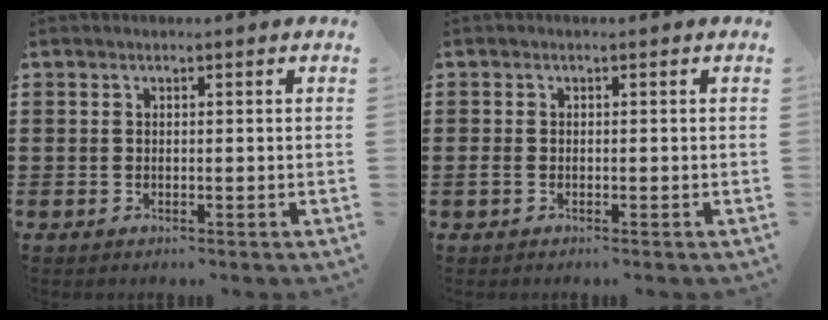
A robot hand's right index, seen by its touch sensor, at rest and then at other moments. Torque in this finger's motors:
{"motor_torque": [1.06, 1.08, 0.15, 0.04]}